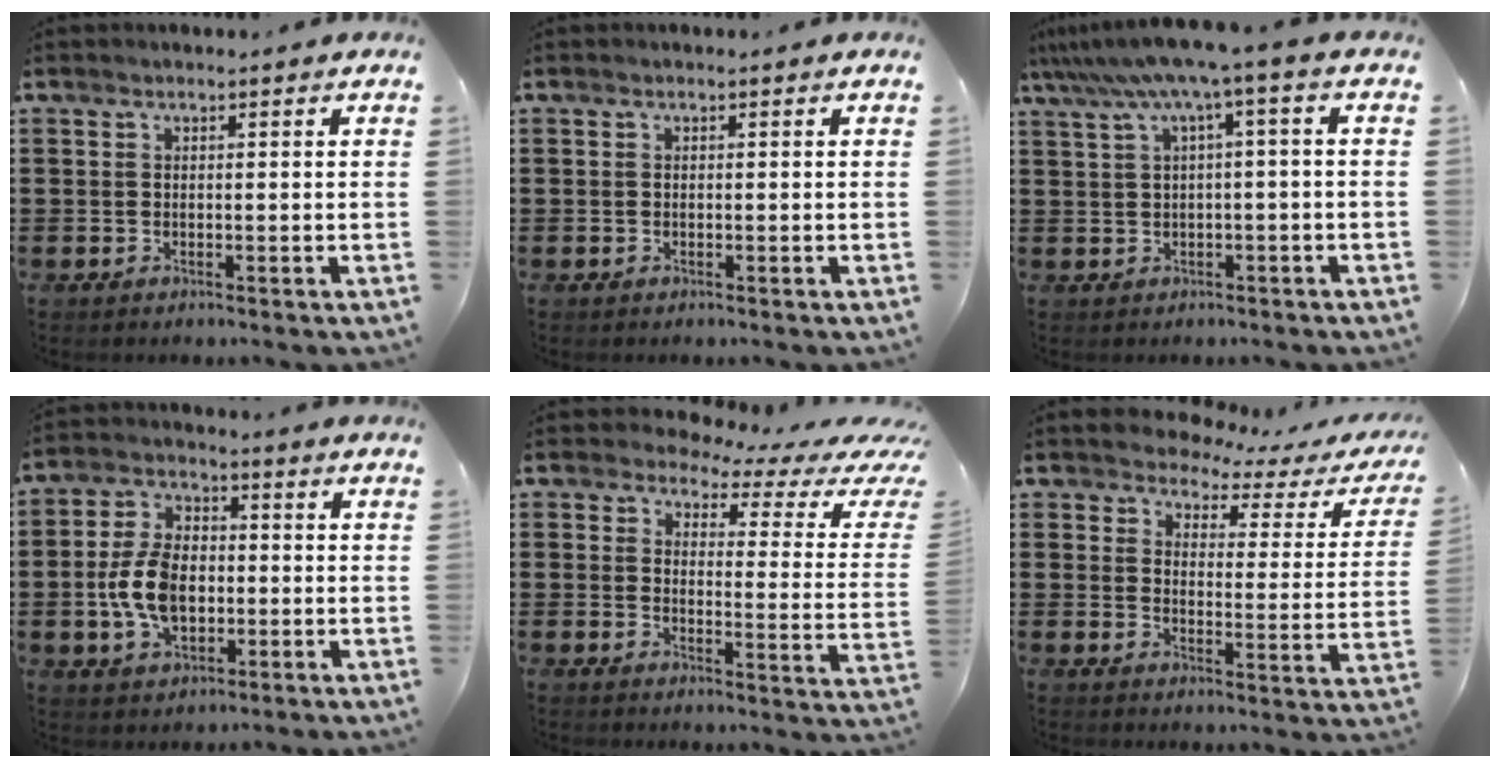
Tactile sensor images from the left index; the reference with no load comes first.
{"total": 0.0}
{"total": 5.7, "force": [1.5, -0.4, 5.5], "torque": [-0.107, -0.017, 0.023]}
{"total": 8.8, "force": [-1.3, 5.5, 6.7], "torque": [-0.161, 0.006, -0.031]}
{"total": 3.9, "force": [2.7, 1.6, 2.3], "torque": [-0.054, -0.016, 0.039]}
{"total": 3.4, "force": [3.1, 1.1, 0.7], "torque": [-0.038, -0.020, 0.049]}